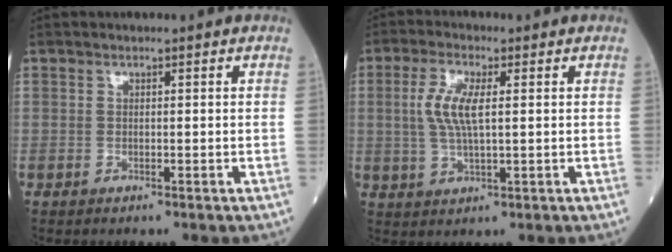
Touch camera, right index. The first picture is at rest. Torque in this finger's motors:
{"motor_torque": [0.90, 0.38, 0.49, 0.14]}